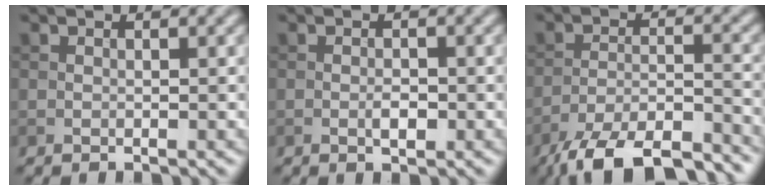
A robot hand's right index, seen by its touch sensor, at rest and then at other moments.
{"total": 1.4, "force": [-0.5, 0.5, 1.2], "torque": [-0.020, 0.000, -0.009]}
{"total": 10.3, "force": [-8.7, 2.4, 5.0], "torque": [-0.085, -0.005, -0.149]}